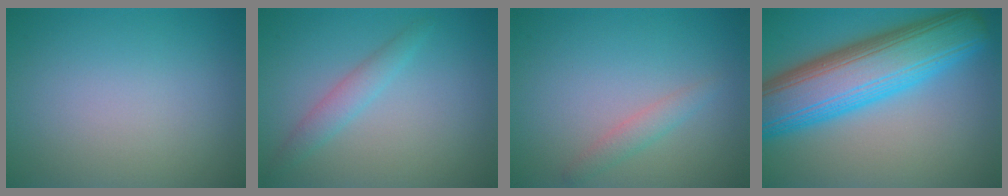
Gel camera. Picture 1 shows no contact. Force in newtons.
{"total": 1.8, "press": 1.8, "slide": 0.0}
{"total": 1.5, "press": 1.5, "slide": 0.2}
{"total": 12.0, "press": 12.0, "slide": 0.2}